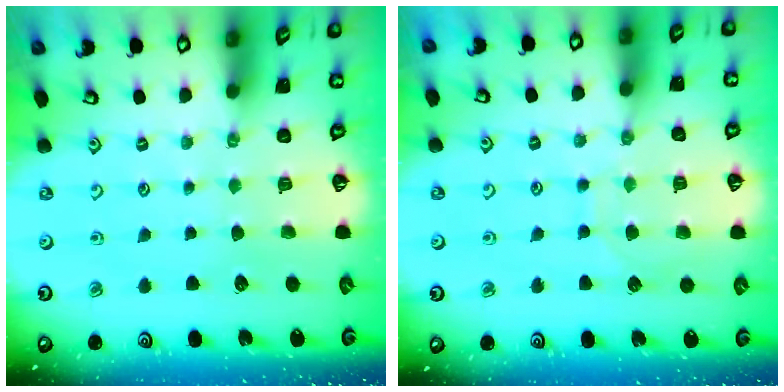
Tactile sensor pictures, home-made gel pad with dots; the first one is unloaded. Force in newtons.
{"total": 7.9, "press": 7.9, "slide": 0.6}